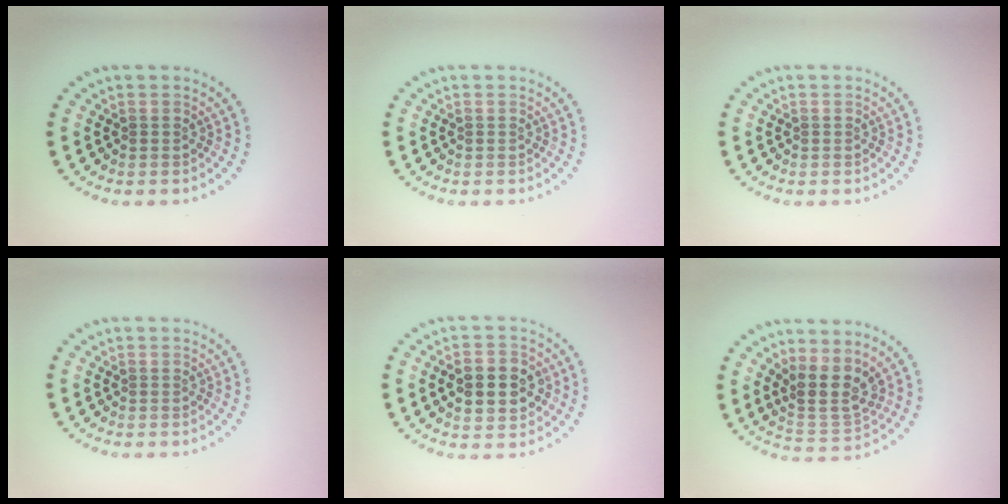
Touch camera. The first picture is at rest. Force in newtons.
{"total": 0.0}
{"total": 0.0}
{"total": 0.0}
{"total": 5.3, "press": 5.3, "slide": 0.2}
{"total": 3.9, "press": 3.0, "slide": 2.4}